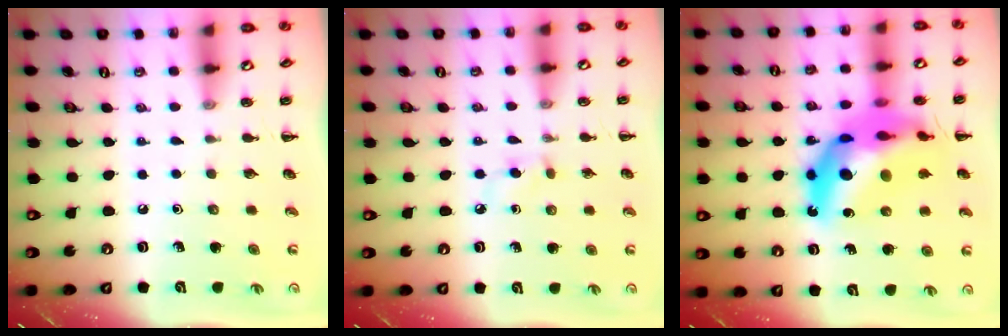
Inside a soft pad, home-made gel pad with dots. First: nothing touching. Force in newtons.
{"total": 3.3, "press": 3.0, "slide": 1.4}
{"total": 22.7, "press": 21.9, "slide": 6.0}